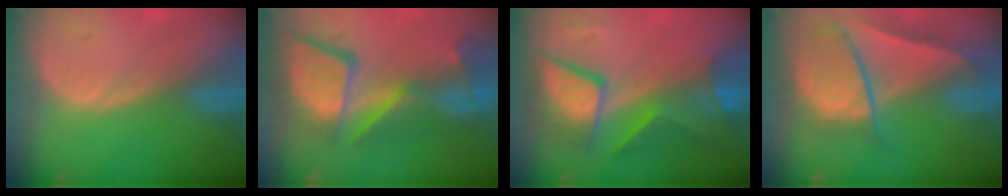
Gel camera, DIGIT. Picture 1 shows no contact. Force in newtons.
{"total": 13.6, "press": 11.2, "slide": 7.8}
{"total": 9.2, "press": 9.2, "slide": 0.6}
{"total": 9.3, "press": 8.1, "slide": 4.7}